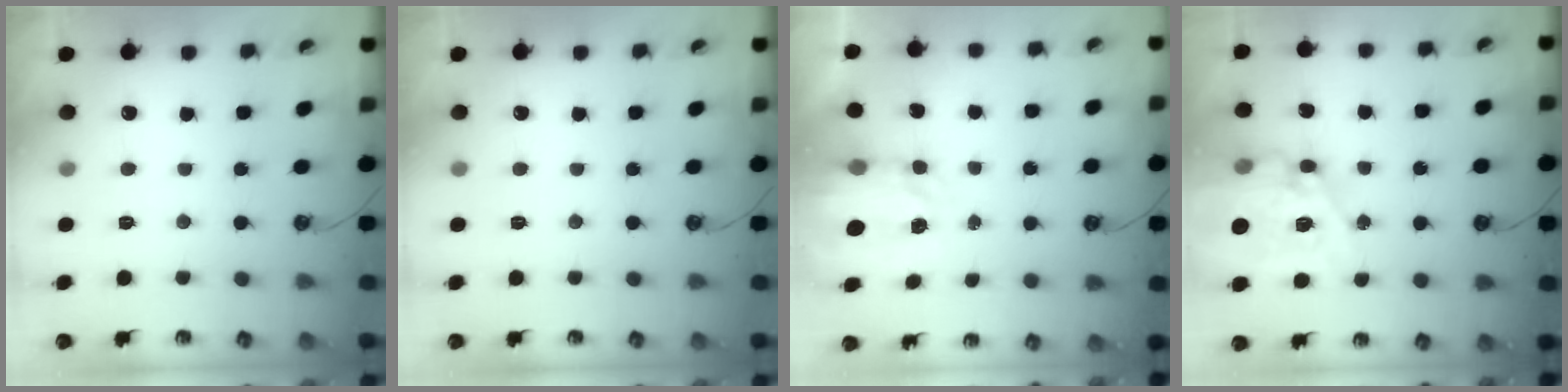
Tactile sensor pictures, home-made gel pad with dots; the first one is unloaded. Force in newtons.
{"total": 0.0}
{"total": 4.1, "press": 4.0, "slide": 0.5}
{"total": 17.8, "press": 17.8, "slide": 1.5}